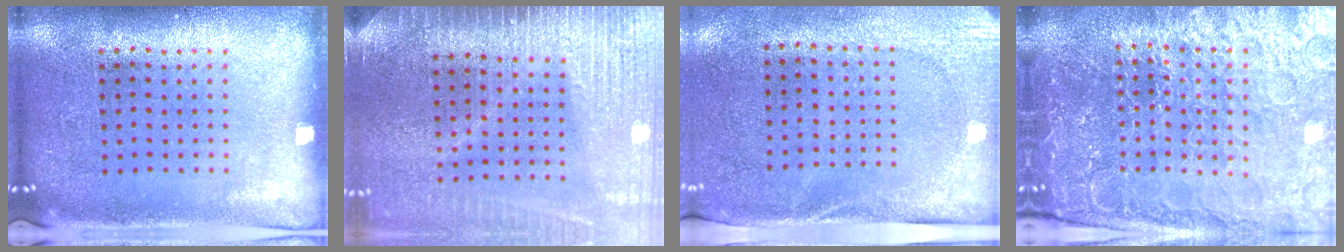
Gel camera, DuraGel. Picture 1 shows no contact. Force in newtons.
{"total": 3.4, "press": 3.1, "slide": 1.5}
{"total": 2.7, "press": 2.1, "slide": 1.6}
{"total": 5.4, "press": 4.9, "slide": 2.2}